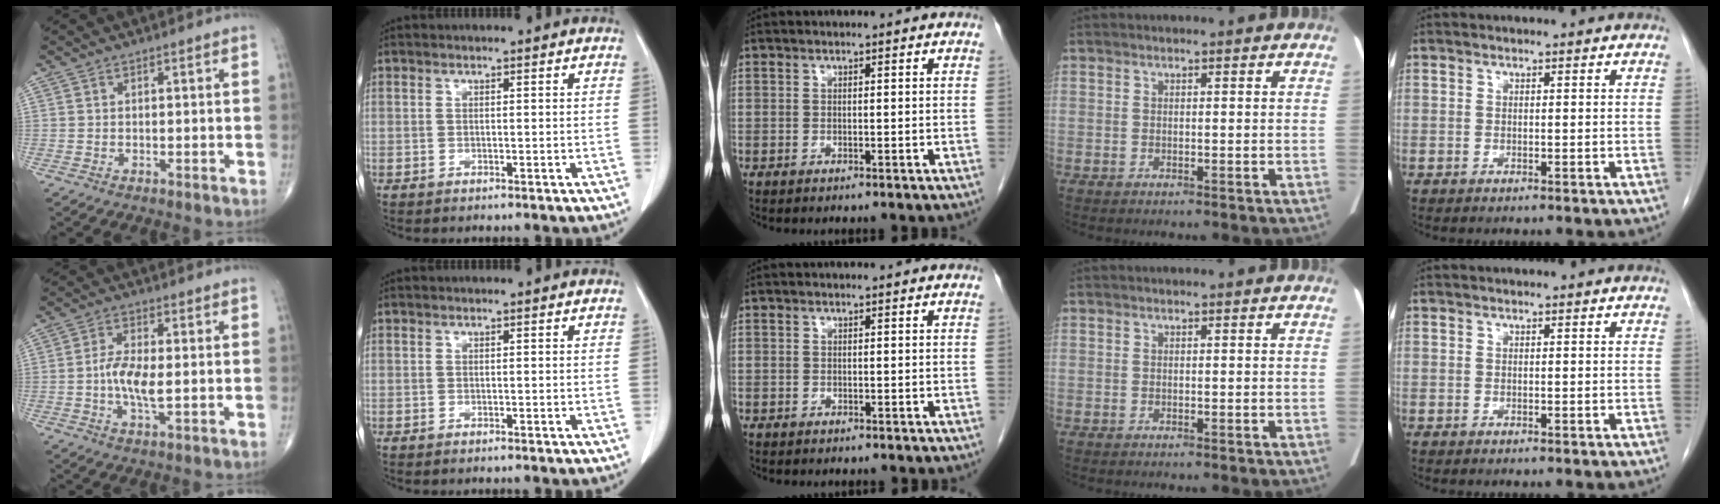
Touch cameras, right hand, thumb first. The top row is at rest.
{"thumb": {"total": 6.6, "force": [-0.6, 2.2, 6.2], "torque": [-0.130, -0.004, -0.016]}, "middle": {"total": 0.8, "force": [-0.6, 0.5, 0.1], "torque": [-0.005, 0.003, -0.010]}}